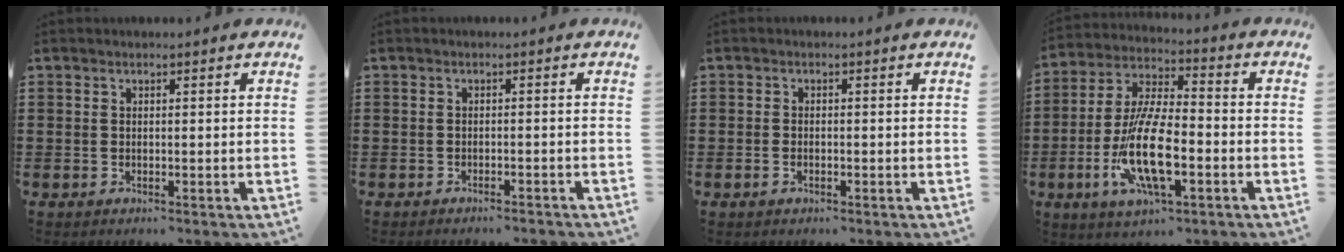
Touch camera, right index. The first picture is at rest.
{"total": 1.1, "force": [-1.1, -0.1, 0.1], "torque": [-0.005, 0.001, -0.022]}
{"total": 0.8, "force": [-0.4, 0.4, 0.6], "torque": [-0.013, -0.001, -0.007]}
{"total": 12.9, "force": [-3.8, 4.6, 11.4], "torque": [-0.251, -0.010, -0.075]}